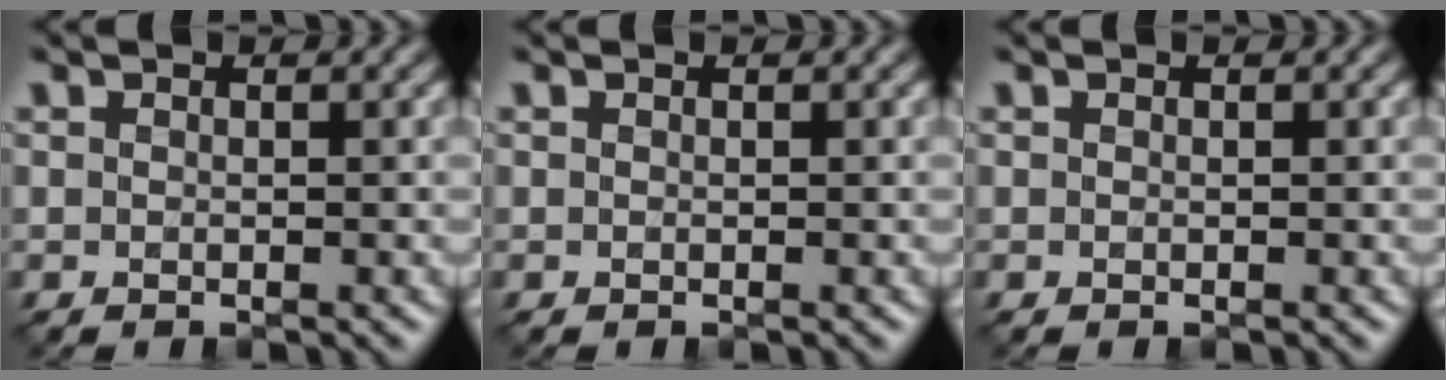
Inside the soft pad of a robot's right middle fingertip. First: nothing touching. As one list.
[{"total": 0.0}, {"total": 0.0}]